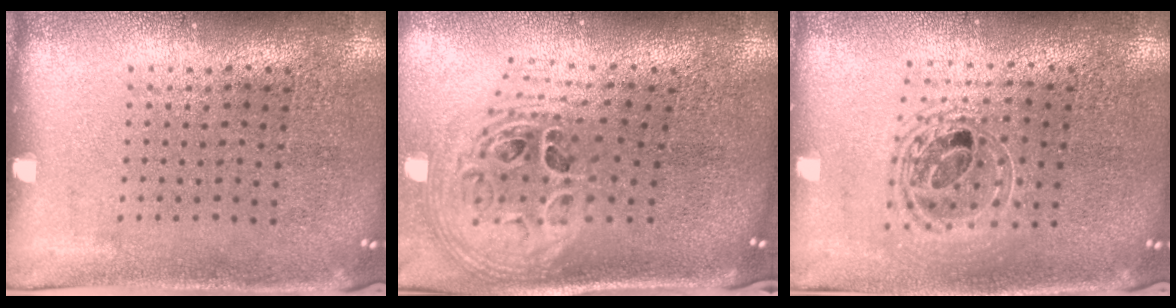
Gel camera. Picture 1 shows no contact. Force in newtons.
{"total": 2.6, "press": 1.8, "slide": 1.8}
{"total": 1.6, "press": 1.4, "slide": 0.8}